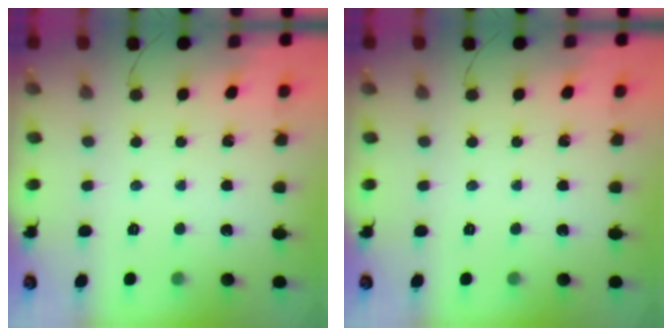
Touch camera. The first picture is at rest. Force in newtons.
{"total": 0.0}